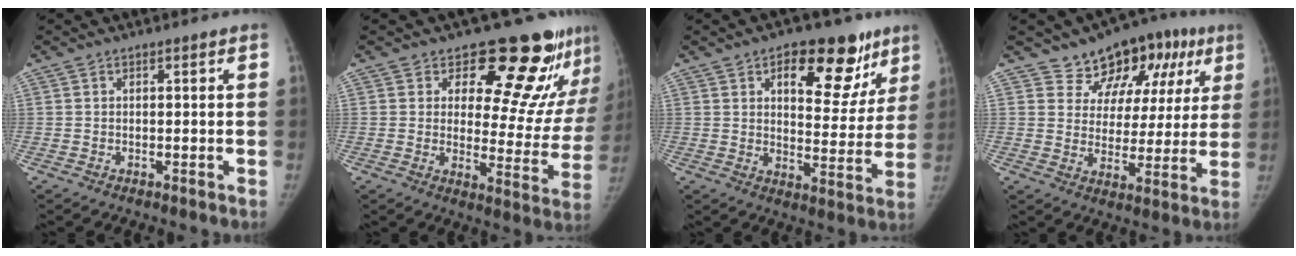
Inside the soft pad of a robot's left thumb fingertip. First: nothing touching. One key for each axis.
{"total": 17.0, "fx": 13.2, "fy": 7.3, "fz": 7.8, "tx": -0.027, "ty": -0.101, "tz": 0.157}
{"total": 16.4, "fx": 9.0, "fy": 8.7, "fz": 10.6, "tx": -0.072, "ty": -0.035, "tz": 0.123}
{"total": 14.6, "fx": 8.4, "fy": 9.9, "fz": 6.6, "tx": -0.025, "ty": -0.019, "tz": 0.116}